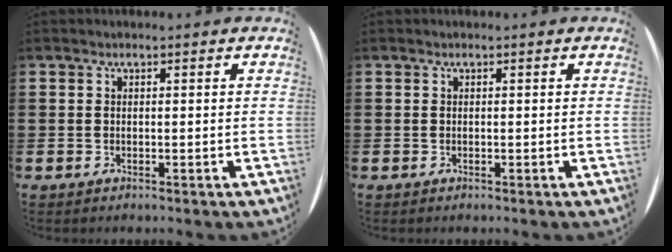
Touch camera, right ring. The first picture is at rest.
{"total": 0.0}